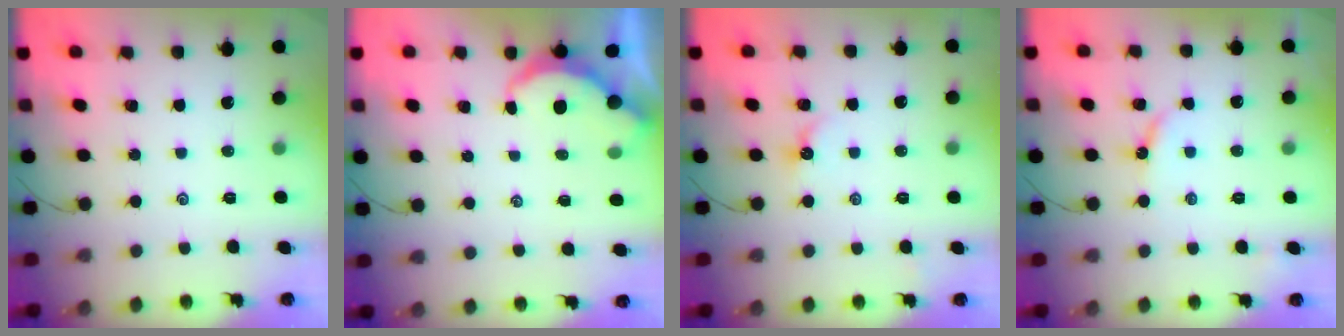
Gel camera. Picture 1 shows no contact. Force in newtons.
{"total": 3.2, "press": 3.2, "slide": 0.4}
{"total": 3.9, "press": 3.9, "slide": 0.6}
{"total": 5.1, "press": 5.0, "slide": 0.6}